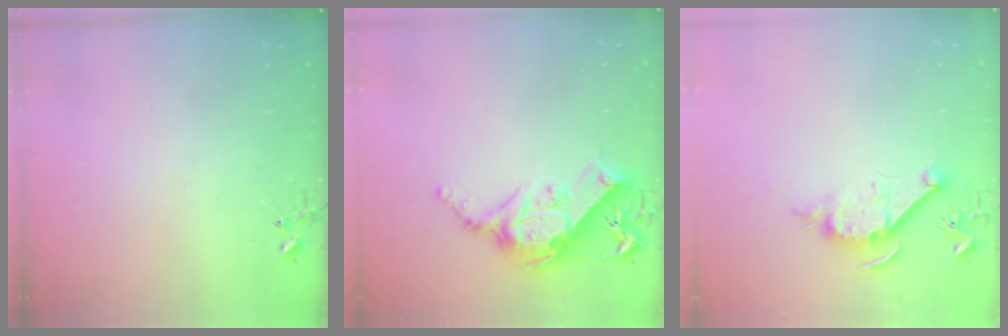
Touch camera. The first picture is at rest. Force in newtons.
{"total": 15.3, "press": 15.1, "slide": 2.1}
{"total": 9.5, "press": 9.5, "slide": 0.9}